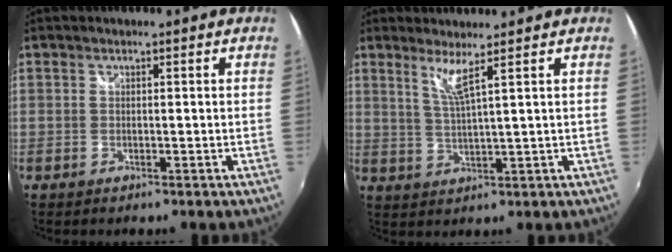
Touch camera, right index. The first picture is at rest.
{"total": 3.8, "force": [2.5, -0.9, 2.7], "torque": [-0.057, -0.011, 0.048]}